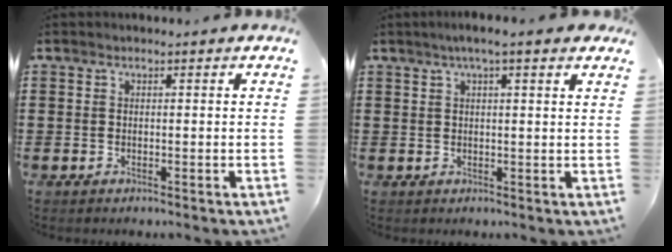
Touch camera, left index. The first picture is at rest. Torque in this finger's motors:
{"motor_torque": [1.15, -0.99, 0.46, 0.13]}